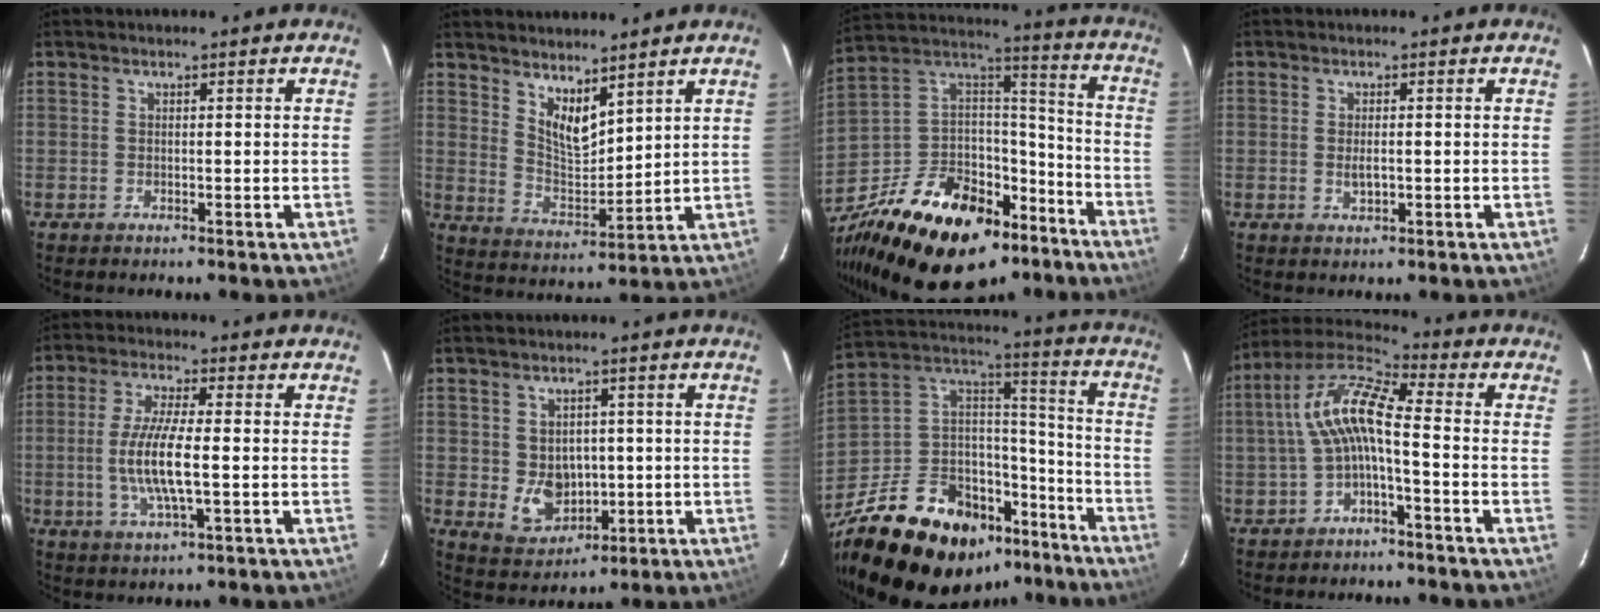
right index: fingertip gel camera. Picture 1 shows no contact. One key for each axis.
{"total": 7.9, "fx": 5.7, "fy": 2.9, "fz": 4.6, "tx": -0.075, "ty": -0.009, "tz": 0.114}
{"total": 33.9, "fx": -22.3, "fy": 17.6, "fz": 18.4, "tx": -0.361, "ty": 0.036, "tz": -0.329}
{"total": 2.5, "fx": -0.3, "fy": 1.1, "fz": 2.2, "tx": -0.038, "ty": -0.001, "tz": -0.002}
{"total": 9.9, "fx": -1.3, "fy": 1.8, "fz": 9.6, "tx": -0.191, "ty": -0.004, "tz": -0.027}
{"total": 7.7, "fx": -0.4, "fy": 6.4, "fz": 4.2, "tx": -0.085, "ty": -0.002, "tz": 0.018}
{"total": 32.5, "fx": -21.5, "fy": 17.0, "fz": 17.4, "tx": -0.336, "ty": 0.043, "tz": -0.314}
{"total": 10.8, "fx": -1.6, "fy": 2.9, "fz": 10.3, "tx": -0.213, "ty": 0.022, "tz": -0.032}